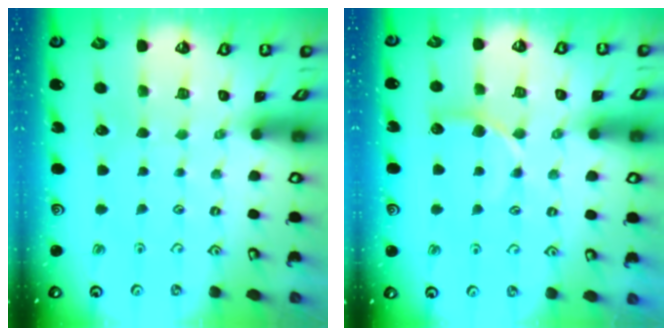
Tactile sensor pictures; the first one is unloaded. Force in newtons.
{"total": 5.6, "press": 5.5, "slide": 0.8}